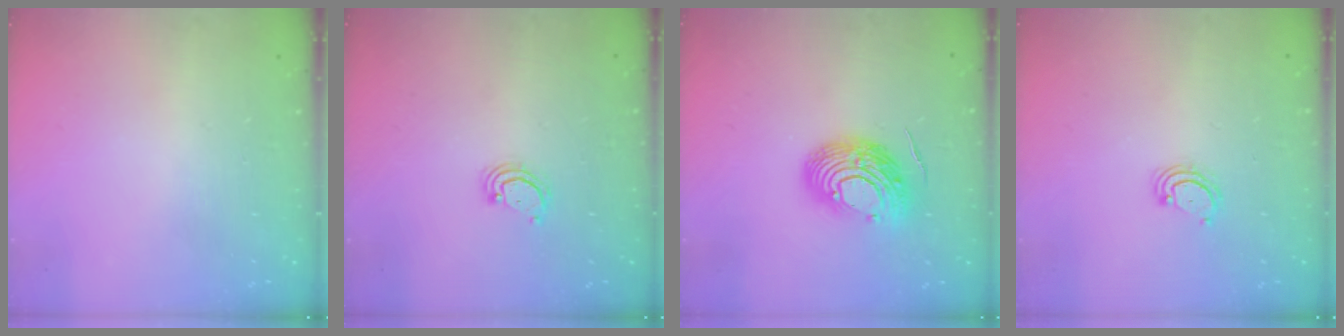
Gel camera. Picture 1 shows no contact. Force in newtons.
{"total": 3.3, "press": 3.3, "slide": 0.4}
{"total": 13.7, "press": 13.7, "slide": 1.6}
{"total": 2.9, "press": 2.9, "slide": 0.3}